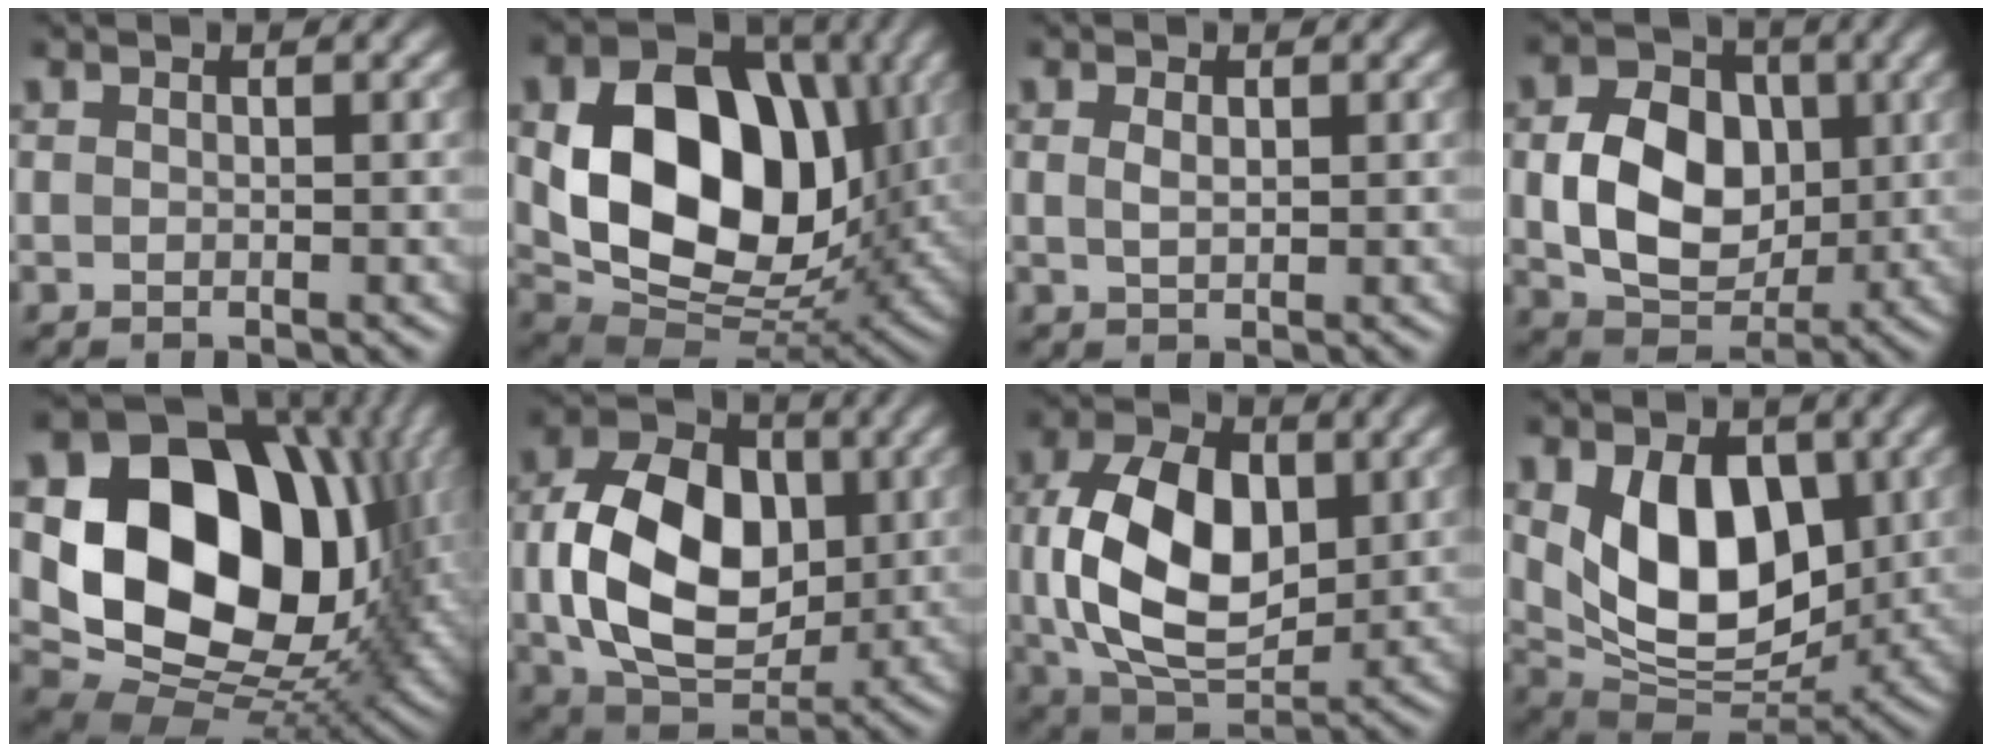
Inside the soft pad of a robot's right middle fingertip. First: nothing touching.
{"total": 13.7, "force": [1.4, 9.9, 9.5], "torque": [-0.157, -0.016, 0.029]}
{"total": 1.2, "force": [0.4, 0.7, 0.9], "torque": [-0.019, -0.001, 0.009]}
{"total": 7.9, "force": [0.2, 5.9, 5.3], "torque": [-0.094, -0.001, 0.003]}
{"total": 17.6, "force": [3.0, 13.2, 11.2], "torque": [-0.198, -0.016, 0.070]}
{"total": 11.3, "force": [-0.1, 7.9, 8.2], "torque": [-0.158, -0.001, -0.002]}
{"total": 10.9, "force": [0.9, 7.0, 8.2], "torque": [-0.165, -0.003, 0.022]}
{"total": 9.1, "force": [1.6, 5.8, 6.8], "torque": [-0.116, -0.021, 0.031]}